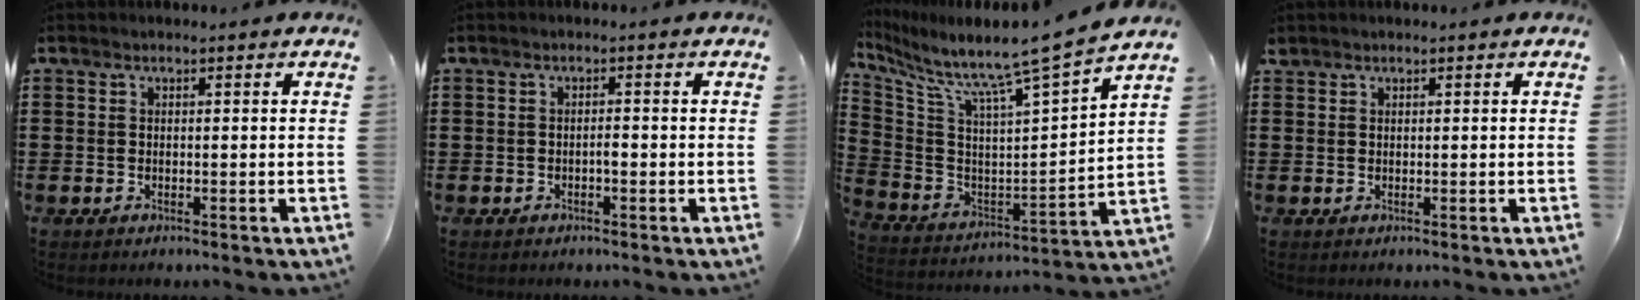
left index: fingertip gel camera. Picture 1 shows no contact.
{"total": 1.1, "force": [-0.4, 0.1, 1.0], "torque": [-0.019, -0.002, -0.007]}
{"total": 8.5, "force": [7.6, -0.8, 3.7], "torque": [-0.098, -0.081, 0.113]}
{"total": 0.7, "force": [0.6, 0.4, 0.1], "torque": [-0.005, 0.002, 0.013]}